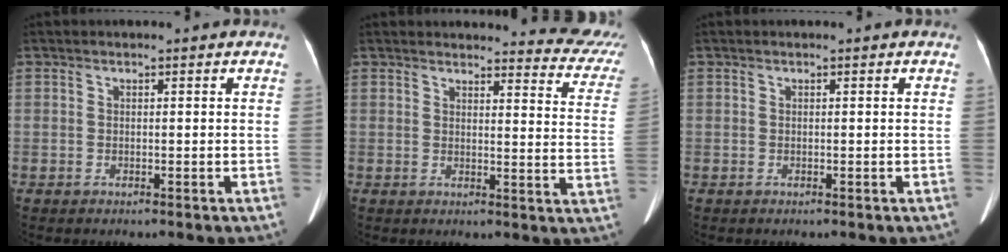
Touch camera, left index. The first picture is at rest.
{"total": 14.1, "force": [13.7, 2.1, 2.7], "torque": [0.009, -0.106, 0.106]}
{"total": 0.0}